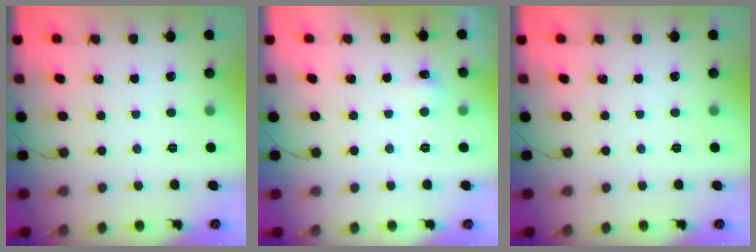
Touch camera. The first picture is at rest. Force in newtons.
{"total": 4.3, "press": 4.2, "slide": 1.0}
{"total": 0.0}